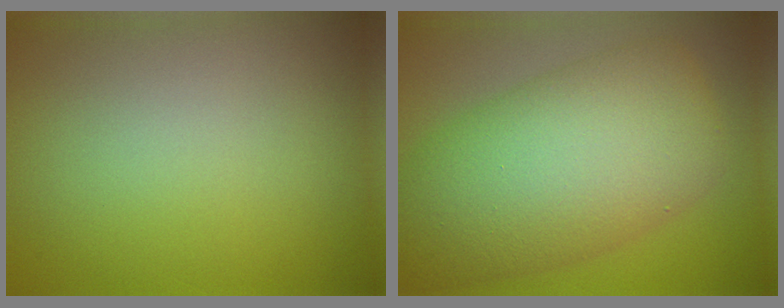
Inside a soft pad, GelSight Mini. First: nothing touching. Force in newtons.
{"total": 11.7, "press": 11.7, "slide": 0.3}